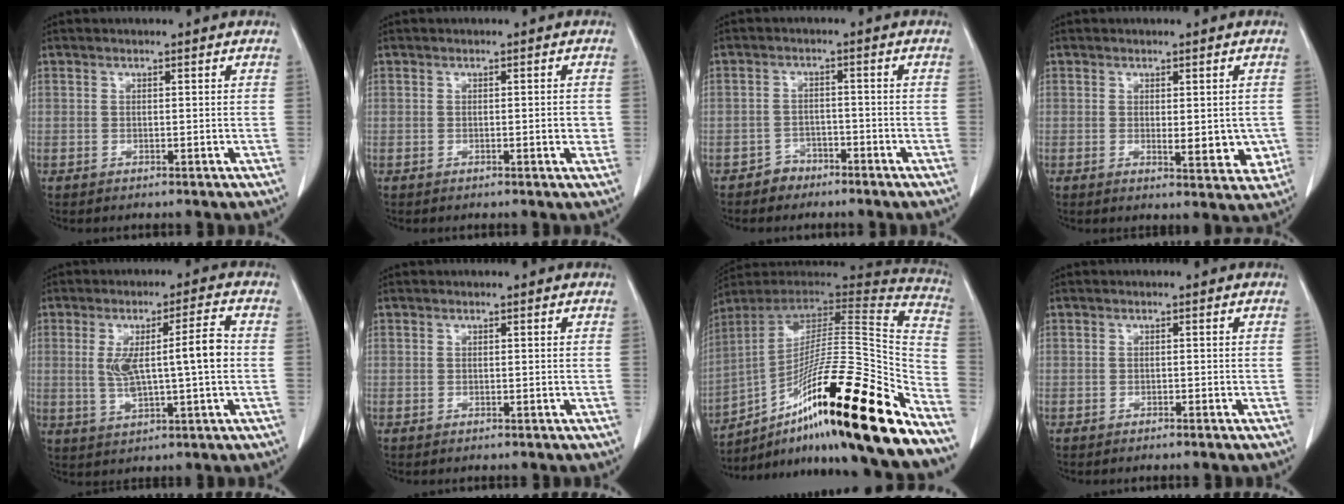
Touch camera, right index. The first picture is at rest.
{"total": 1.7, "force": [-0.3, 0.5, 1.6], "torque": [-0.023, 0.001, -0.004]}
{"total": 2.6, "force": [-2.1, 1.6, 0.0], "torque": [-0.005, 0.008, -0.036]}
{"total": 5.5, "force": [-0.6, 2.3, 5.0], "torque": [-0.054, -0.009, -0.003]}
{"total": 9.1, "force": [0.3, 1.3, 9.0], "torque": [-0.159, 0.015, 0.012]}
{"total": 0.0}
{"total": 31.8, "force": [-19.2, 2.1, 25.3], "torque": [-0.311, 0.001, -0.311]}
{"total": 0.6, "force": [-0.5, 0.0, 0.3], "torque": [-0.010, -0.001, -0.008]}